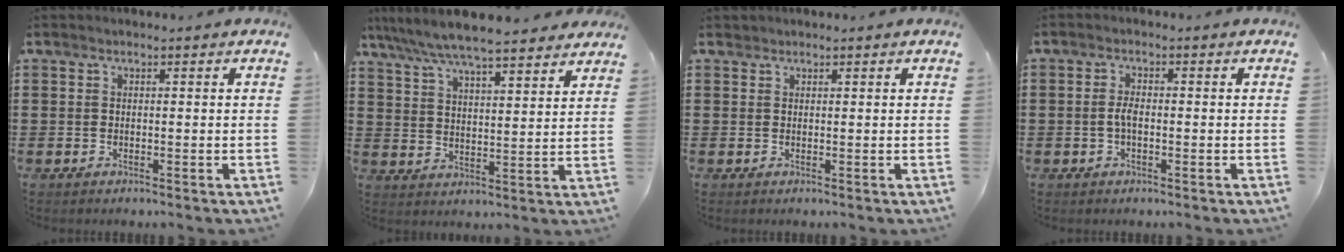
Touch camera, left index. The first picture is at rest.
{"total": 7.1, "force": [6.6, 0.4, 2.7], "torque": [-0.078, -0.029, 0.116]}
{"total": 0.6, "force": [0.5, 0.3, 0.0], "torque": [-0.002, 0.002, 0.011]}
{"total": 2.4, "force": [-0.3, 1.0, 2.1], "torque": [-0.049, -0.001, -0.009]}